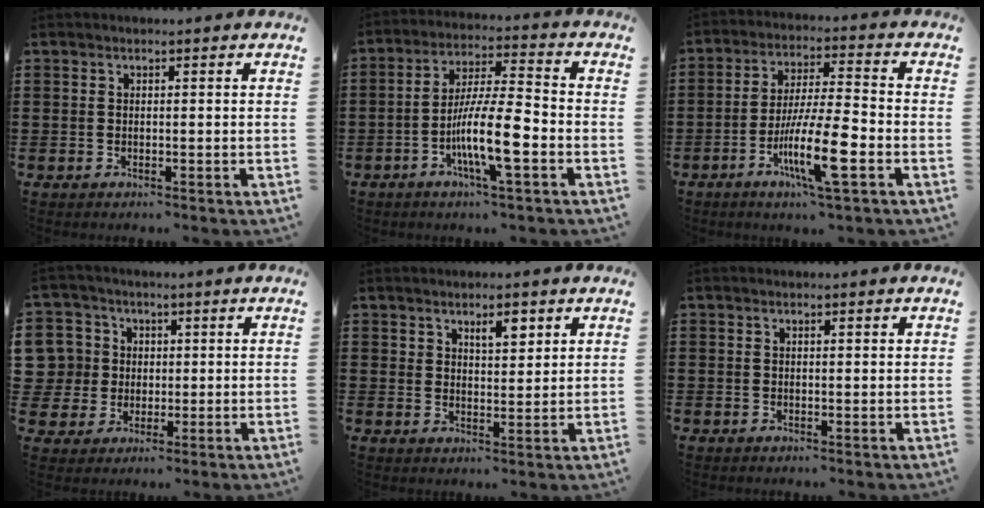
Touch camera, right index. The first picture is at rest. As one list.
[{"total": 10.6, "force": [-3.5, 1.8, 9.9], "torque": [-0.187, -0.005, -0.066]}, {"total": 11.7, "force": [-4.5, 1.9, 10.7], "torque": [-0.212, -0.010, -0.087]}, {"total": 7.1, "force": [0.9, 6.9, 1.0], "torque": [-0.066, 0.015, 0.017]}, {"total": 4.1, "force": [2.7, 1.8, 2.5], "torque": [-0.039, 0.001, 0.043]}, {"total": 0.6, "force": [0.3, 0.1, 0.5], "torque": [-0.011, 0.001, 0.005]}]